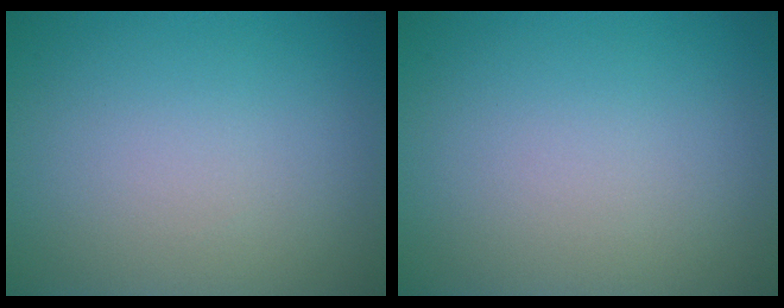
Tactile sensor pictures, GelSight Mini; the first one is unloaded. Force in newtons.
{"total": 0.0}